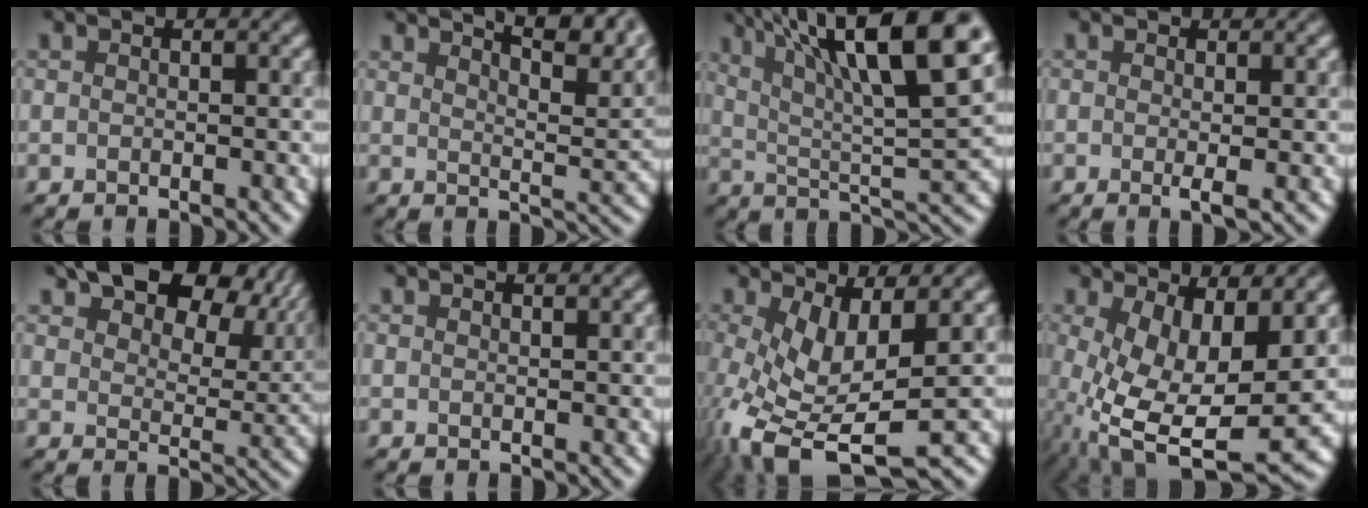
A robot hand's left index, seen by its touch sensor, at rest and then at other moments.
{"total": 9.9, "force": [7.3, 2.8, 6.1], "torque": [-0.061, 0.035, 0.076]}
{"total": 14.1, "force": [7.3, 3.3, 11.6], "torque": [-0.189, 0.015, 0.123]}
{"total": 1.2, "force": [-0.2, 0.0, 1.1], "torque": [-0.022, -0.004, -0.003]}
{"total": 10.9, "force": [6.8, 5.7, 6.3], "torque": [-0.100, 0.005, 0.115]}
{"total": 0.9, "force": [0.9, -0.1, 0.3], "torque": [-0.009, 0.003, 0.011]}
{"total": 6.9, "force": [-1.8, 2.3, 6.3], "torque": [-0.137, -0.015, -0.034]}
{"total": 9.8, "force": [-1.2, 4.5, 8.7], "torque": [-0.183, -0.031, -0.007]}